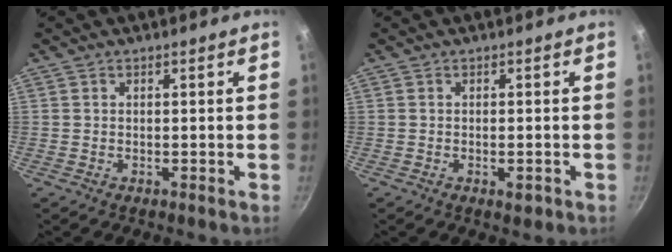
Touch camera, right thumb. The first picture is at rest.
{"total": 2.1, "force": [-0.9, 0.9, 1.6], "torque": [-0.029, -0.001, -0.012]}